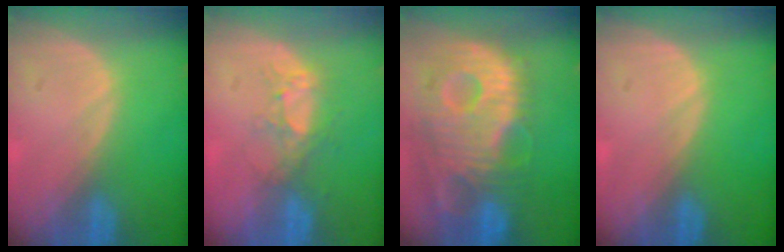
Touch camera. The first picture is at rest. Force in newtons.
{"total": 4.0, "press": 3.5, "slide": 1.9}
{"total": 13.2, "press": 11.5, "slide": 6.5}
{"total": 0.0}